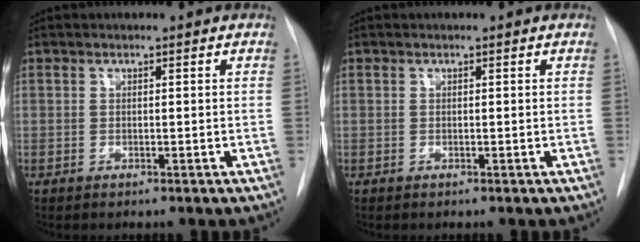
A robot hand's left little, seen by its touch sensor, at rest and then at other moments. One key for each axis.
{"total": 0.0}